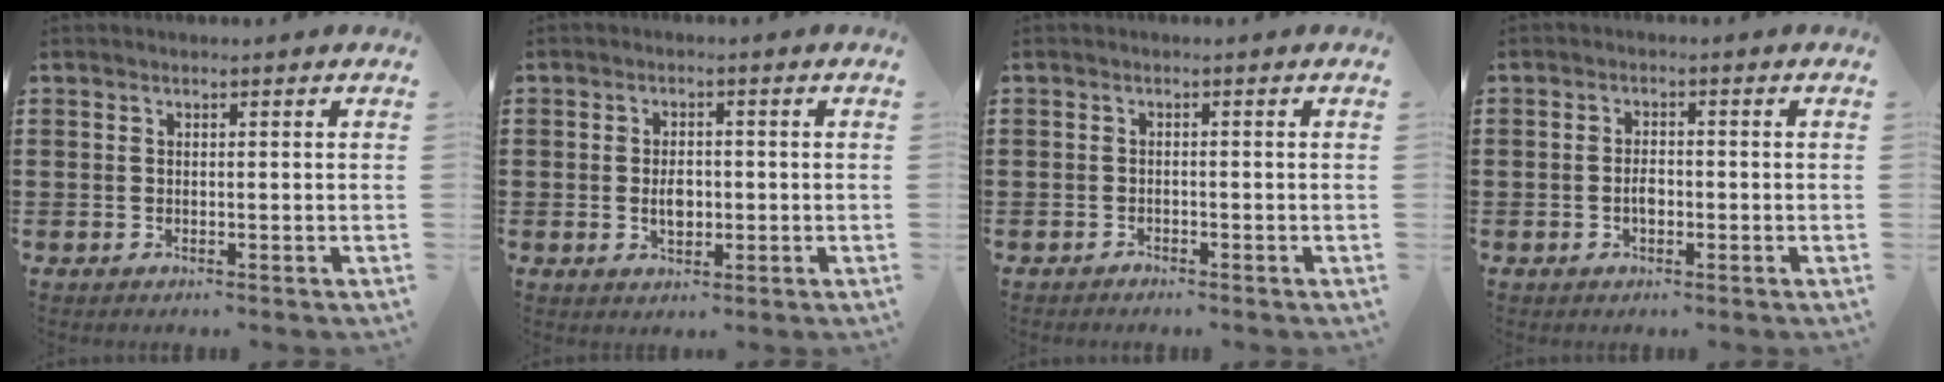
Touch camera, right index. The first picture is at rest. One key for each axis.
{"total": 3.2, "fx": -0.4, "fy": 1.8, "fz": 2.5, "tx": -0.043, "ty": 0.000, "tz": -0.009}
{"total": 0.7, "fx": -0.7, "fy": 0.1, "fz": 0.0, "tx": -0.003, "ty": 0.001, "tz": -0.016}
{"total": 2.2, "fx": -0.6, "fy": 1.0, "fz": 1.8, "tx": -0.036, "ty": 0.000, "tz": -0.011}